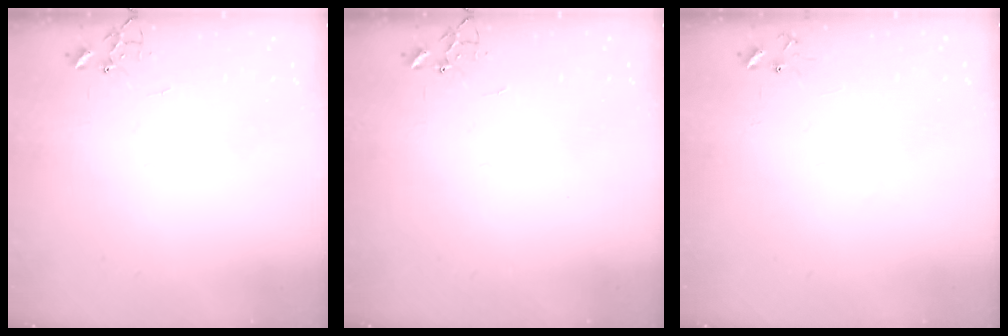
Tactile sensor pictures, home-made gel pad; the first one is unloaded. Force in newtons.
{"total": 0.0}
{"total": 6.8, "press": 6.8, "slide": 0.6}